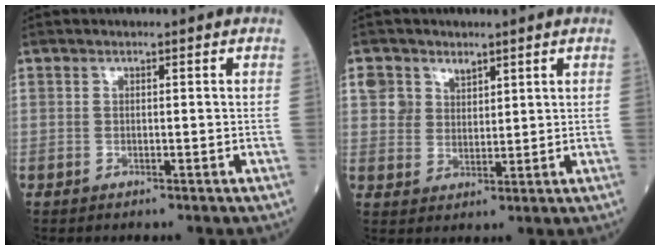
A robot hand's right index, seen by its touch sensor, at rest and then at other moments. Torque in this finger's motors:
{"motor_torque": [0.05, 0.07, 0.00, 0.02]}